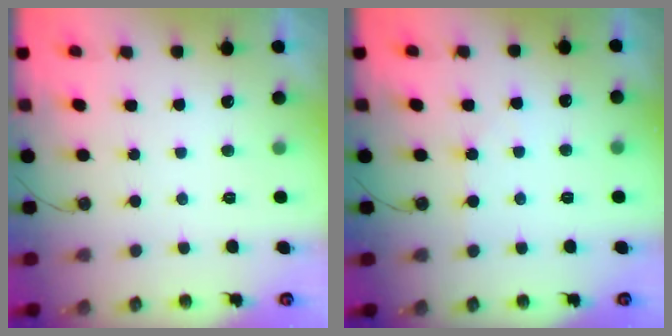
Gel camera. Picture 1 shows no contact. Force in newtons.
{"total": 2.1, "press": 2.0, "slide": 0.5}